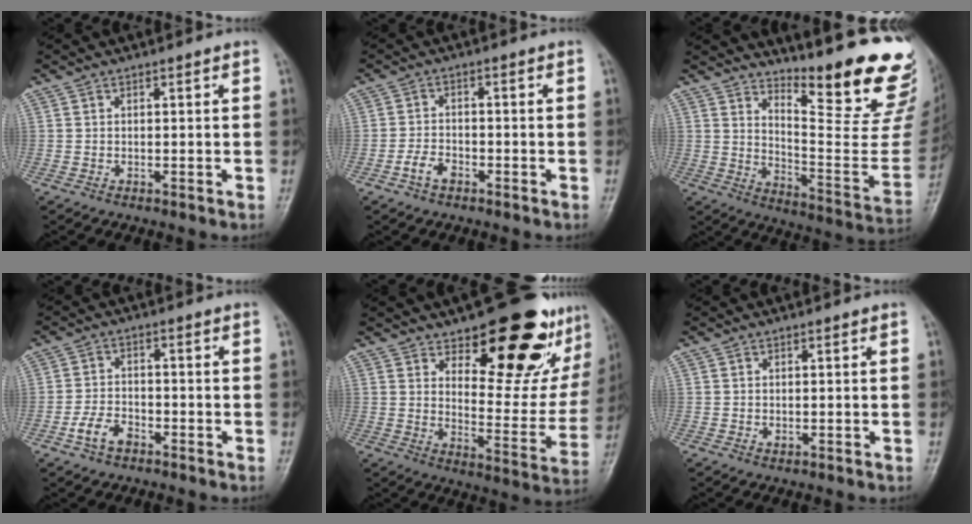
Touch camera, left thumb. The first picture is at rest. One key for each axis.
{"total": 3.7, "fx": -2.1, "fy": 2.2, "fz": 2.0, "tx": -0.036, "ty": 0.015, "tz": -0.041}
{"total": 24.5, "fx": 18.6, "fy": 5.3, "fz": 15.0, "tx": -0.177, "ty": -0.164, "tz": 0.251}
{"total": 4.9, "fx": -2.8, "fy": 2.9, "fz": 2.8, "tx": -0.050, "ty": 0.018, "tz": -0.055}
{"total": 23.3, "fx": 14.3, "fy": 9.2, "fz": 15.9, "tx": -0.159, "ty": -0.095, "tz": 0.206}
{"total": 0.8, "fx": 0.0, "fy": 0.6, "fz": 0.5, "tx": -0.006, "ty": -0.001, "tz": 0.001}